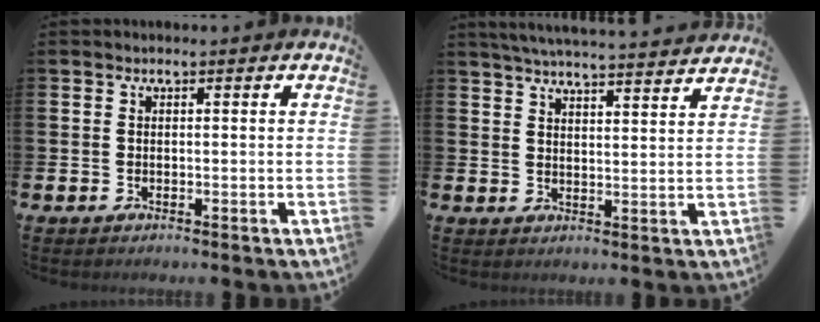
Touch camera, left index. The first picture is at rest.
{"total": 5.2, "force": [5.1, -0.3, 1.0], "torque": [-0.031, -0.034, 0.089]}